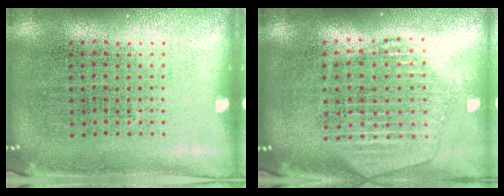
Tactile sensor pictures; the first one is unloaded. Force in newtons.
{"total": 2.3, "press": 2.0, "slide": 1.1}